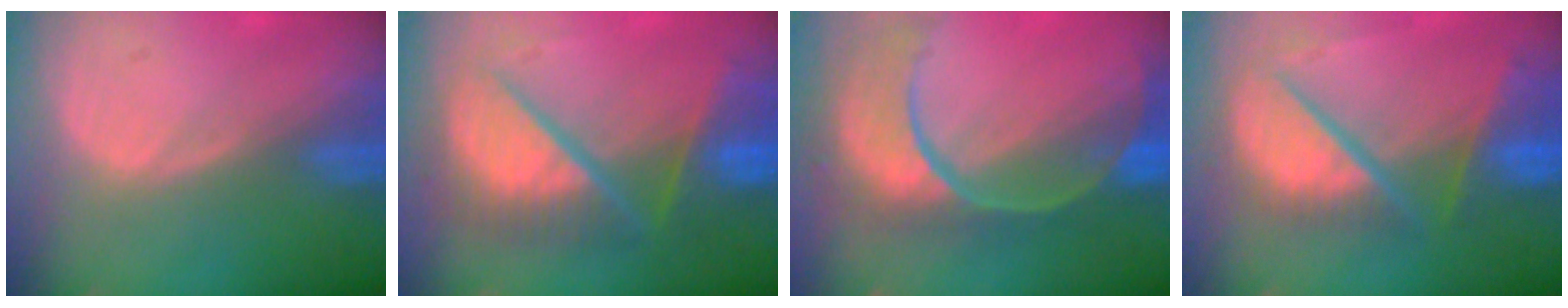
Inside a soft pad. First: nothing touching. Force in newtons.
{"total": 11.0, "press": 10.9, "slide": 1.4}
{"total": 12.3, "press": 9.9, "slide": 7.3}
{"total": 11.0, "press": 9.1, "slide": 6.2}